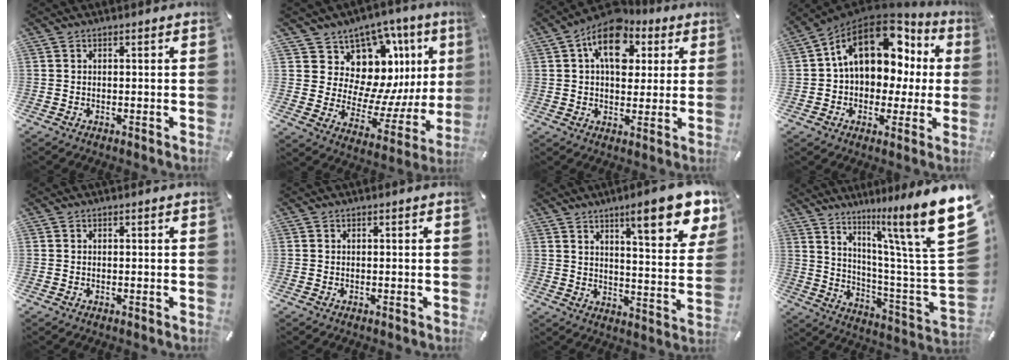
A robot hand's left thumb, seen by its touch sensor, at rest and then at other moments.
{"total": 12.6, "force": [6.6, 9.9, 4.2], "torque": [-0.044, -0.107, 0.128]}
{"total": 13.5, "force": [4.7, 9.2, 8.7], "torque": [-0.133, -0.007, 0.084]}
{"total": 17.6, "force": [5.5, 12.4, 11.2], "torque": [-0.170, -0.025, 0.096]}
{"total": 0.0}
{"total": 0.0}
{"total": 15.7, "force": [9.9, 4.1, 11.4], "torque": [-0.158, -0.057, 0.154]}
{"total": 21.9, "force": [12.5, 3.3, 17.6], "torque": [-0.257, -0.096, 0.191]}